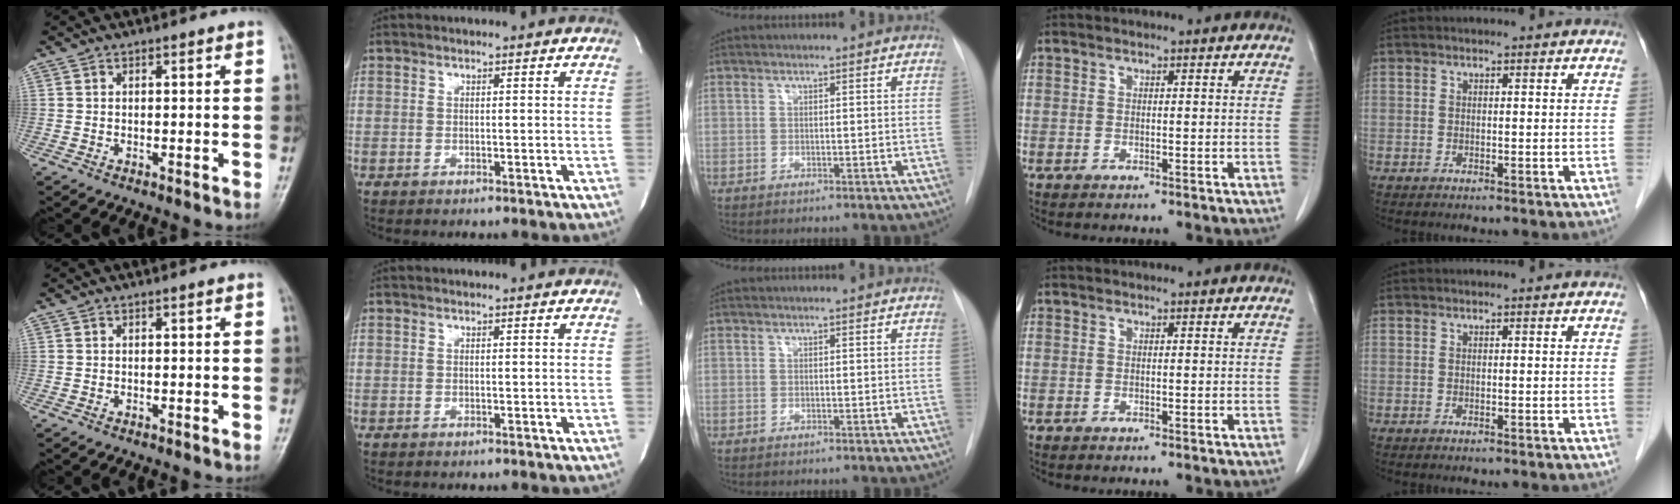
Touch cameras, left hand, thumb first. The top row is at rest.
{}